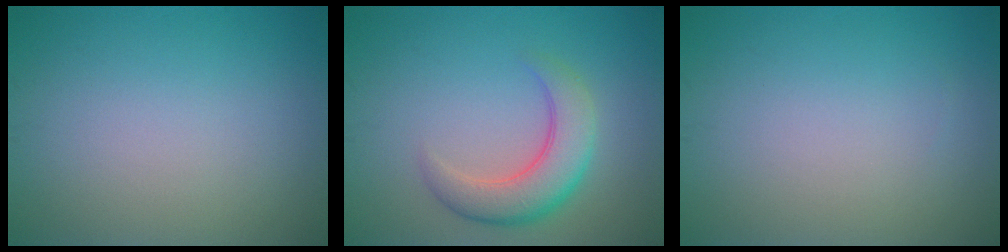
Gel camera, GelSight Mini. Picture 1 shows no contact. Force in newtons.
{"total": 4.9, "press": 4.9, "slide": 0.2}
{"total": 0.0}